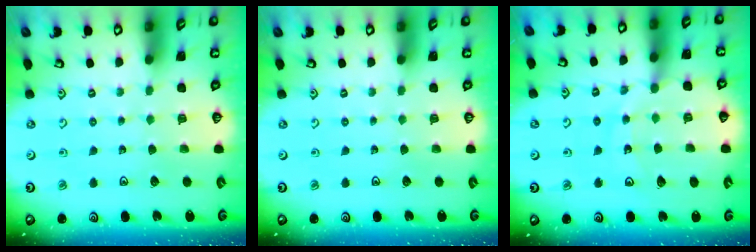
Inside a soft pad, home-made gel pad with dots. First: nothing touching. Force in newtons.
{"total": 0.0}
{"total": 12.1, "press": 12.0, "slide": 1.5}